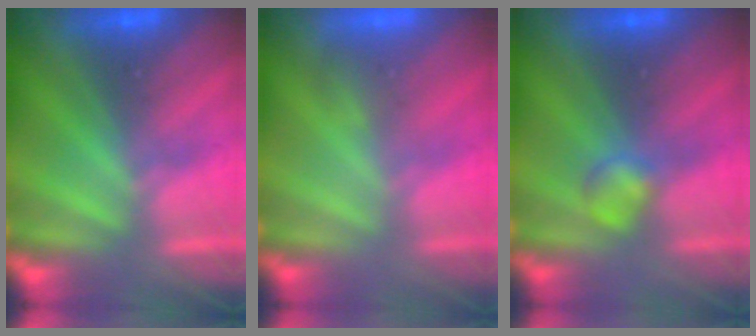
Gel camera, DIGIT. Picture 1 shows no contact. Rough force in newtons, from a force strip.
{"total": 2.6}
{"total": 2.2}